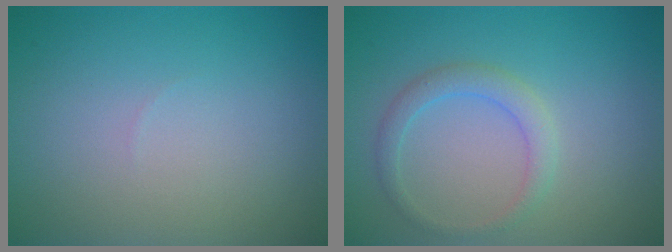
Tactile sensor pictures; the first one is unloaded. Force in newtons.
{"total": 2.0, "press": 2.0, "slide": 0.1}